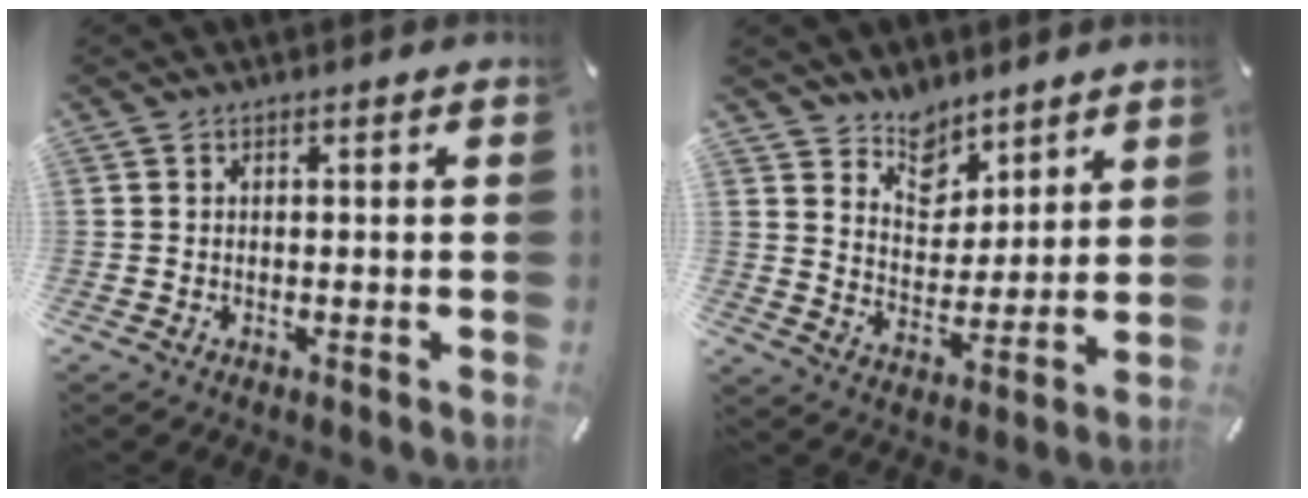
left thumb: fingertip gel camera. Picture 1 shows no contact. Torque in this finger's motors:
{"motor_torque": [1.89, 1.78, 0.93, -0.84, 0.15]}